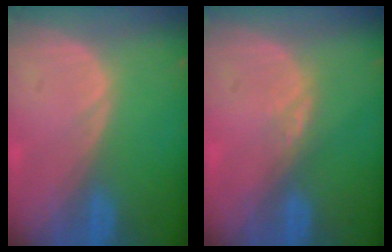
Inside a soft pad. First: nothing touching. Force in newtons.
{"total": 2.0, "press": 1.5, "slide": 1.3}